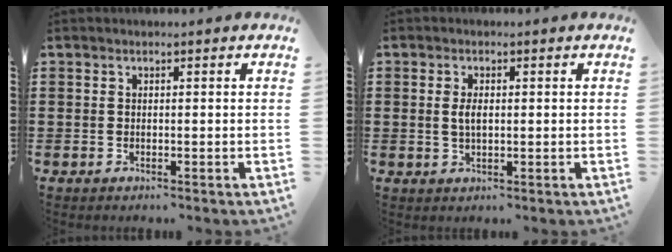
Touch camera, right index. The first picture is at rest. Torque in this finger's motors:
{"motor_torque": [0.44, 0.34, 0.14, 0.00]}